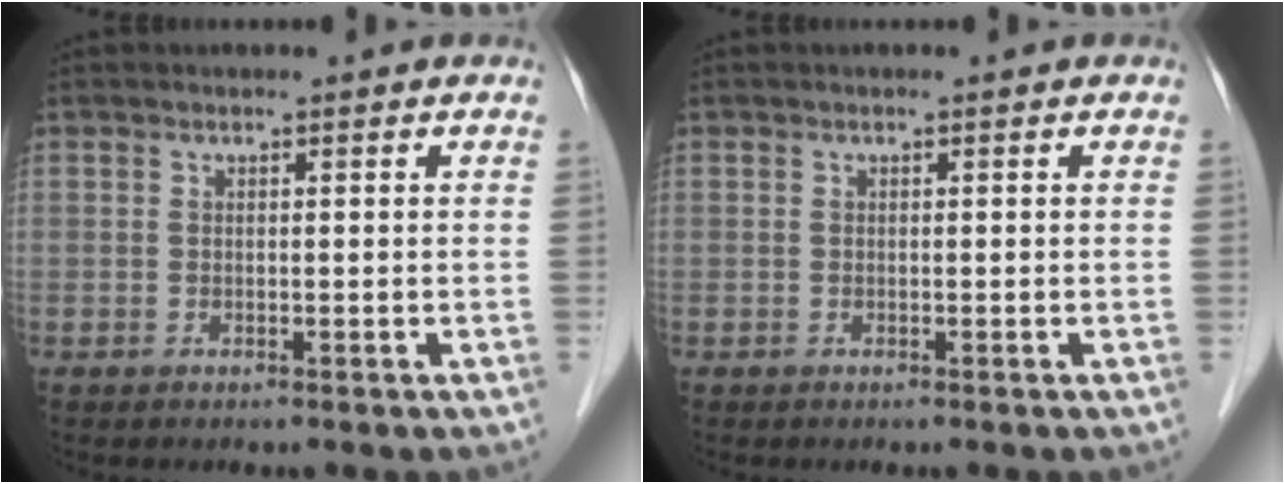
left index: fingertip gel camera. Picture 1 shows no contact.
{"total": 0.0}